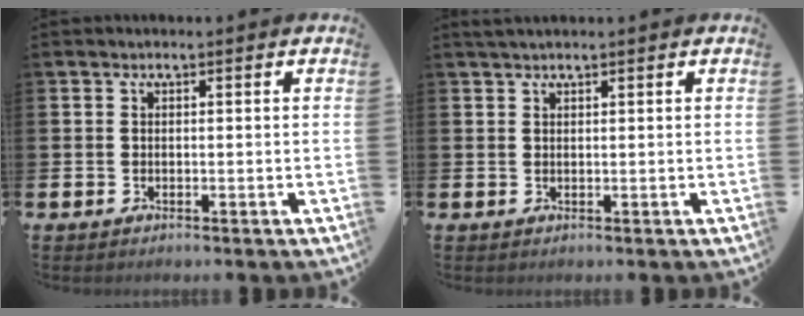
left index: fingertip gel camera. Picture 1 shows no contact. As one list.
[{"total": 2.9, "force": [2.5, -0.1, 1.4], "torque": [-0.036, 0.001, 0.047]}]